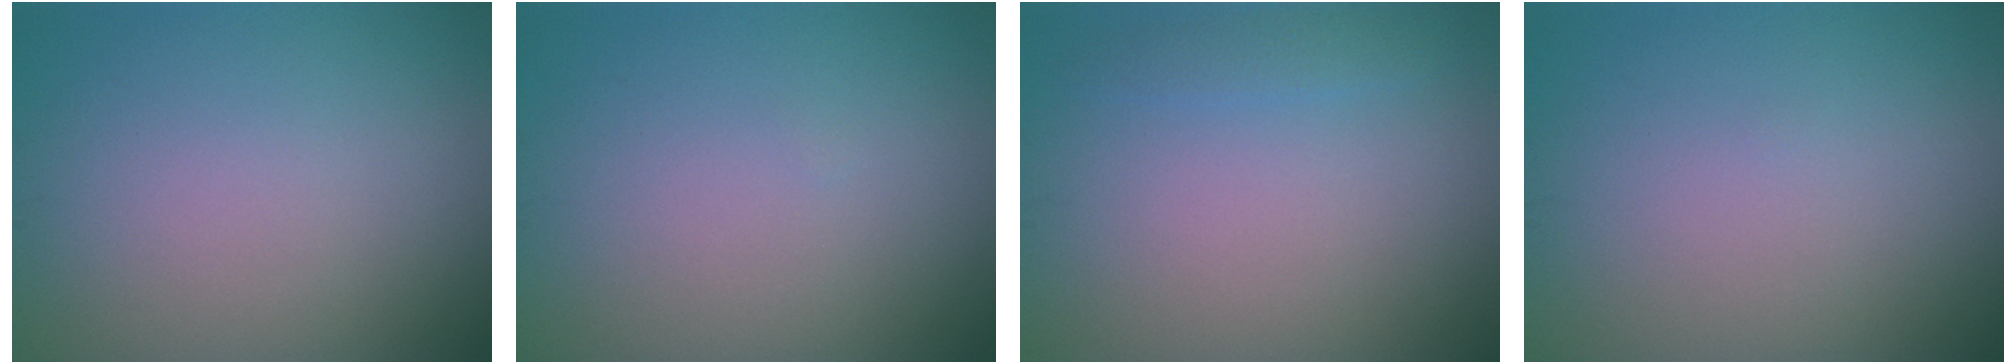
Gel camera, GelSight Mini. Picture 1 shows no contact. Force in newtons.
{"total": 0.0}
{"total": 1.0, "press": 1.0, "slide": 0.1}
{"total": 0.0}